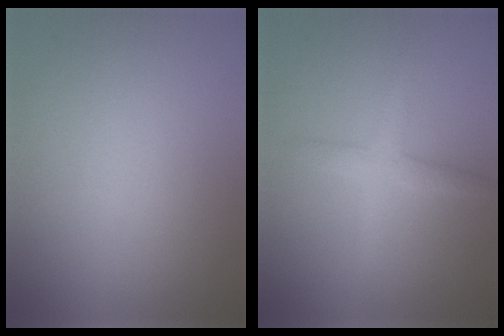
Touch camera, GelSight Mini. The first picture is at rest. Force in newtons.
{"total": 2.3, "press": 2.3, "slide": 0.1}